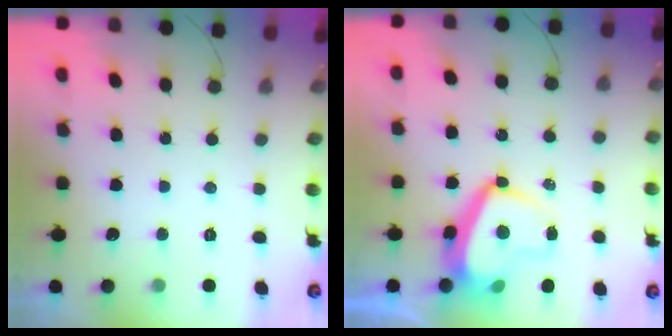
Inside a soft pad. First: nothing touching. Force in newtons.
{"total": 11.1, "press": 11.0, "slide": 1.6}